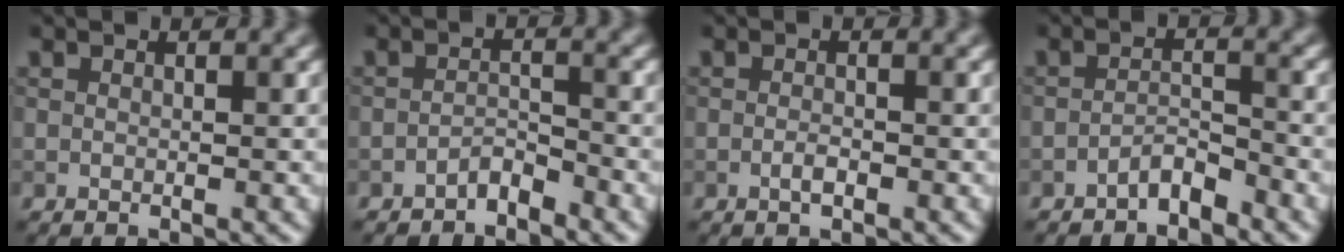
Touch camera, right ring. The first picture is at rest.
{"total": 1.7, "force": [-1.5, 0.4, 0.7], "torque": [-0.010, 0.007, -0.029]}
{"total": 1.1, "force": [-0.5, 0.3, 0.9], "torque": [-0.018, -0.001, -0.010]}
{"total": 2.0, "force": [-1.7, 0.4, 0.9], "torque": [-0.016, 0.009, -0.034]}